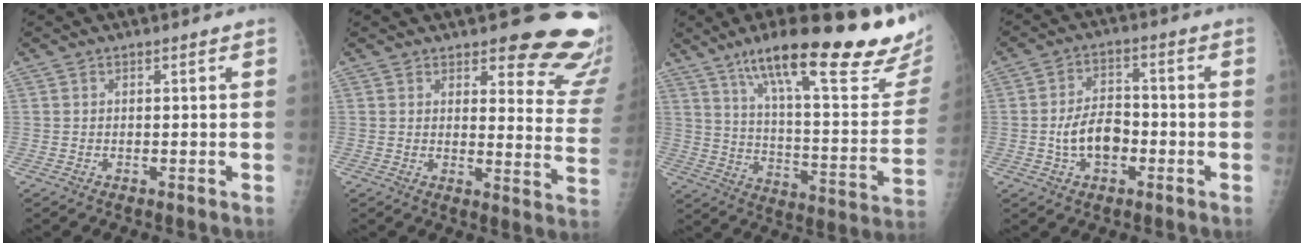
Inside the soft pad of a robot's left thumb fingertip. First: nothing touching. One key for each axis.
{"total": 15.2, "fx": 13.3, "fy": 4.6, "fz": 5.9, "tx": -0.017, "ty": -0.125, "tz": 0.131}
{"total": 30.4, "fx": 19.8, "fy": 6.2, "fz": 22.3, "tx": -0.290, "ty": -0.063, "tz": 0.298}
{"total": 7.6, "fx": -1.9, "fy": 4.9, "fz": 5.5, "tx": -0.082, "ty": 0.021, "tz": -0.038}